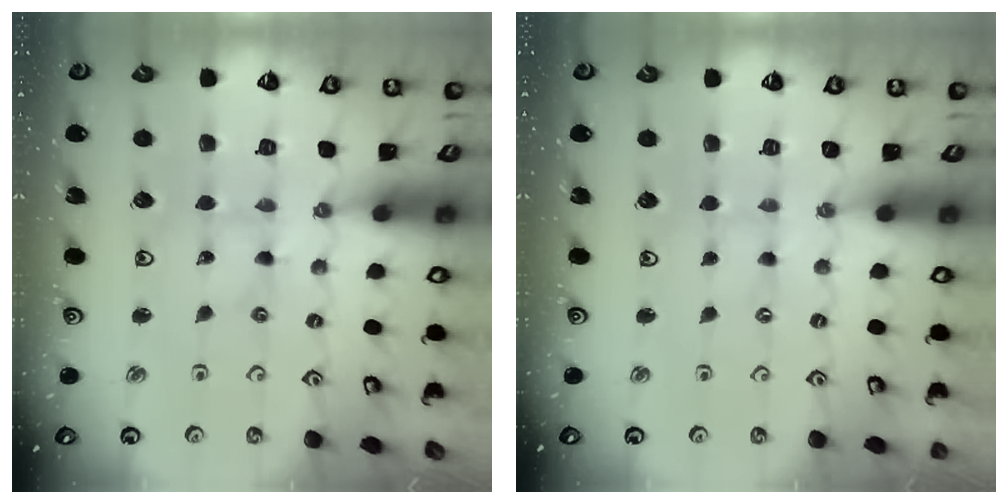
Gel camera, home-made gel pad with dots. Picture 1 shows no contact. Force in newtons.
{"total": 0.8, "press": 0.8, "slide": 0.1}